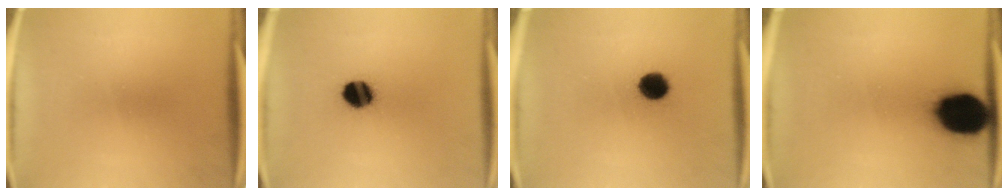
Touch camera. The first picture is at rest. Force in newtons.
{"total": 8.3}
{"total": 7.2}
{"total": 17.2}